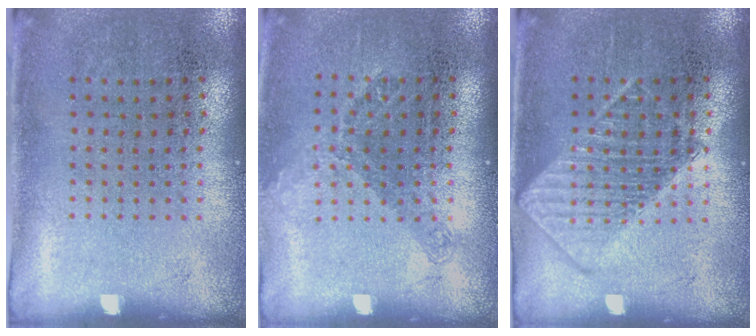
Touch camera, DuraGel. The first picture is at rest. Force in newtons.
{"total": 1.2, "press": 0.9, "slide": 0.8}
{"total": 2.4, "press": 2.3, "slide": 0.4}